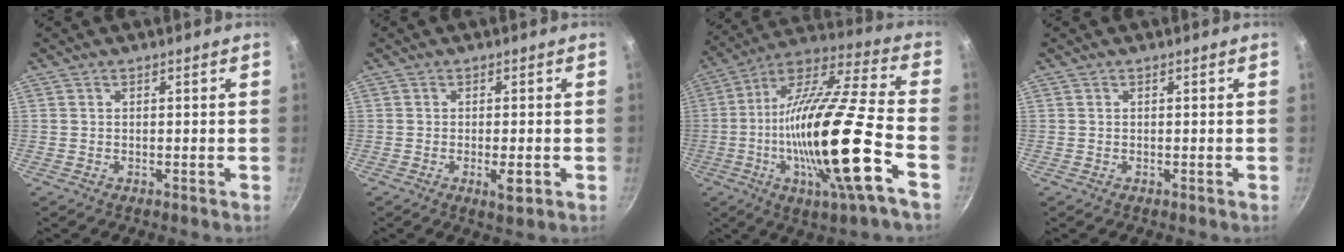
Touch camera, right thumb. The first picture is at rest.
{"total": 3.5, "force": [-1.1, 1.1, 3.2], "torque": [-0.054, 0.000, -0.015]}
{"total": 25.3, "force": [-6.8, 4.0, 24.1], "torque": [-0.412, 0.015, -0.129]}
{"total": 0.0}